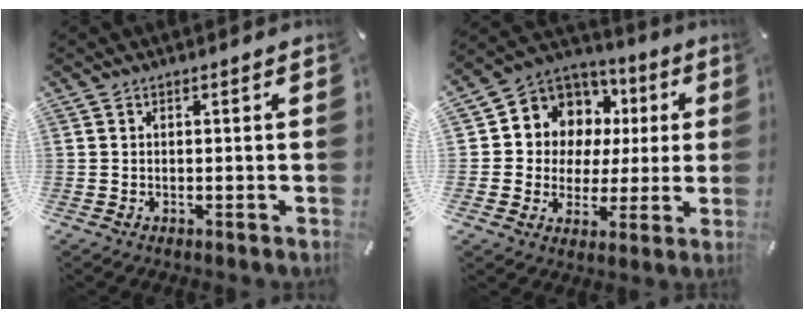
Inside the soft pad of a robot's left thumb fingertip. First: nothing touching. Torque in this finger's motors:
{"motor_torque": [0.45, 0.45, 0.19, -0.01, 0.30]}